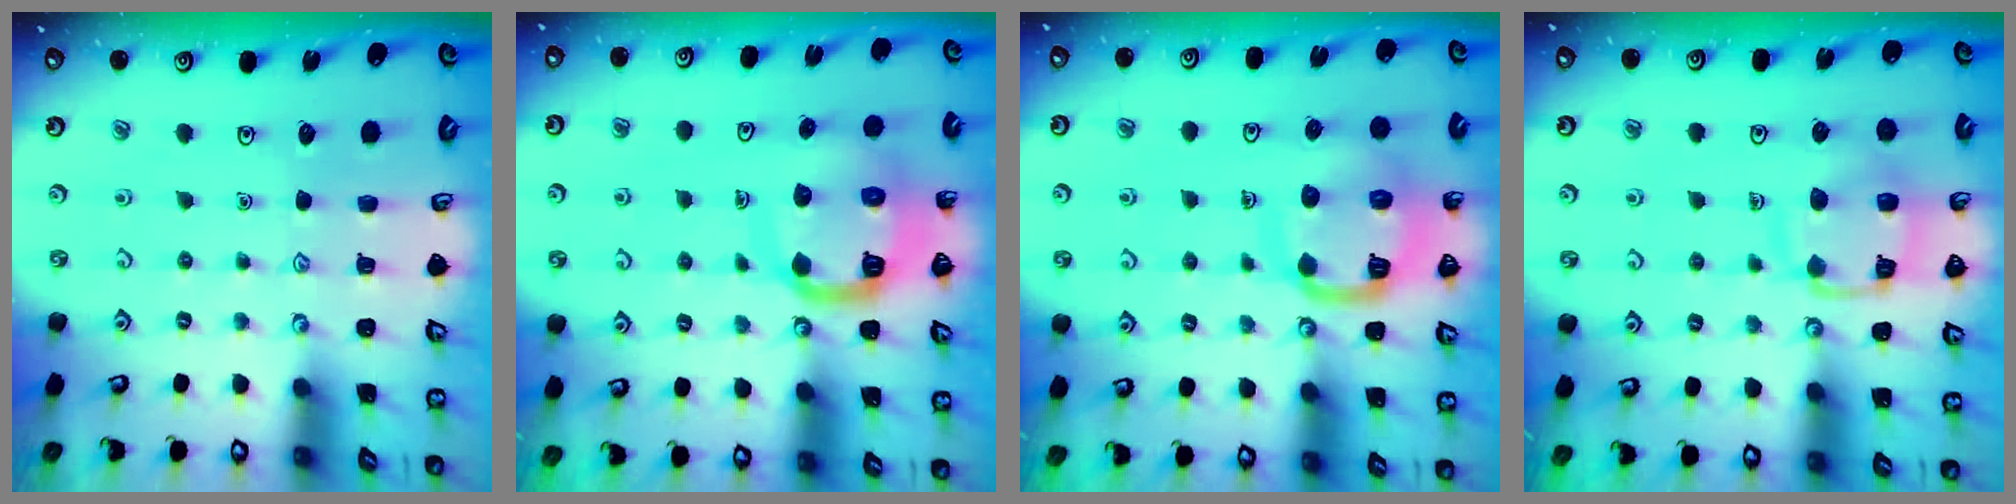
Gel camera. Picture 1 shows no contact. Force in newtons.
{"total": 12.1, "press": 12.0, "slide": 1.2}
{"total": 12.5, "press": 12.4, "slide": 1.5}
{"total": 13.0, "press": 12.9, "slide": 1.5}